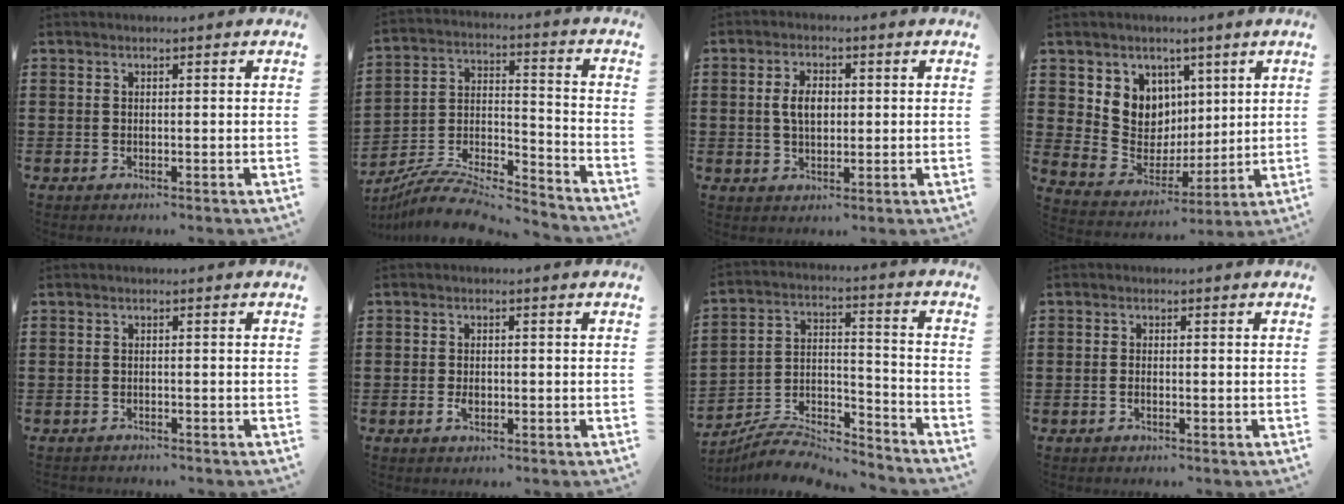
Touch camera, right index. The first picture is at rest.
{"total": 8.7, "force": [-8.0, 1.4, 3.1], "torque": [-0.059, 0.008, -0.160]}
{"total": 4.3, "force": [0.4, 2.5, 3.5], "torque": [-0.064, 0.007, 0.003]}
{"total": 8.0, "force": [3.2, 7.2, 0.9], "torque": [-0.052, -0.035, 0.063]}
{"total": 0.9, "force": [-0.8, 0.2, -0.1], "torque": [-0.001, 0.003, -0.020]}
{"total": 1.8, "force": [-0.5, 1.0, 1.5], "torque": [-0.028, 0.001, -0.008]}
{"total": 7.8, "force": [-7.4, 1.4, 1.8], "torque": [-0.028, 0.013, -0.147]}
{"total": 0.7, "force": [-0.4, 0.1, 0.6], "torque": [-0.012, -0.006, -0.006]}